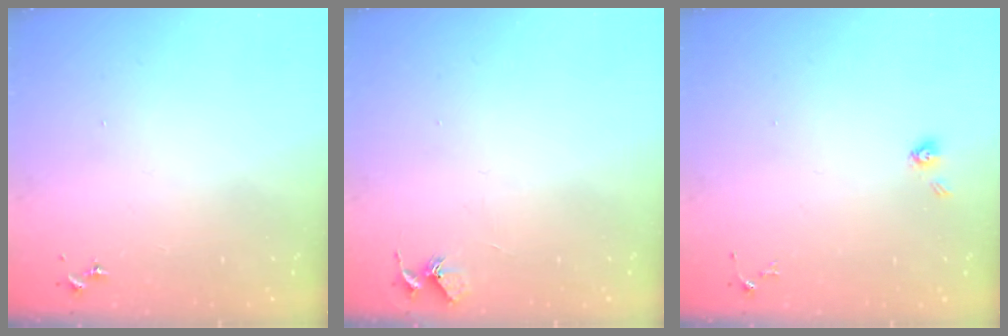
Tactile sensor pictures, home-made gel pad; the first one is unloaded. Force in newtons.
{"total": 5.1, "press": 5.1, "slide": 0.5}
{"total": 3.7, "press": 3.1, "slide": 1.9}